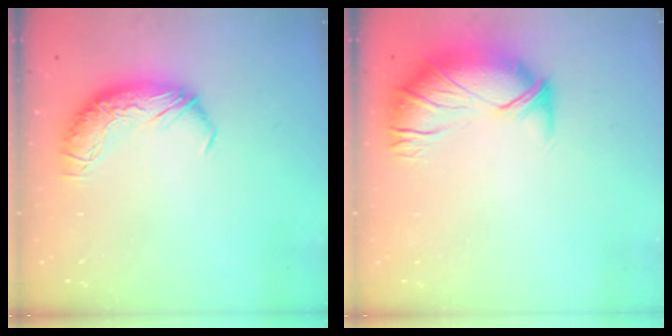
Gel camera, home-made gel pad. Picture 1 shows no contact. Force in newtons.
{"total": 2.6, "press": 1.1, "slide": 2.3}